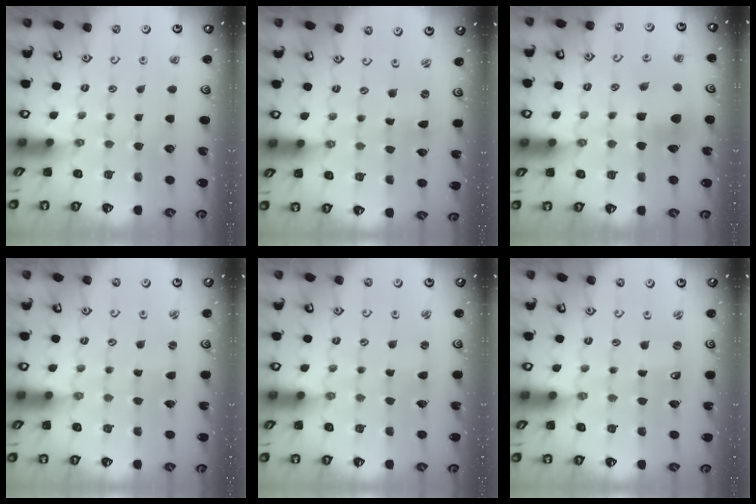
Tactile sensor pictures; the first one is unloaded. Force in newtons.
{"total": 0.0}
{"total": 6.1, "press": 6.1, "slide": 0.4}
{"total": 0.5, "press": 0.5, "slide": 0.0}
{"total": 0.8, "press": 0.8, "slide": 0.1}
{"total": 0.0}